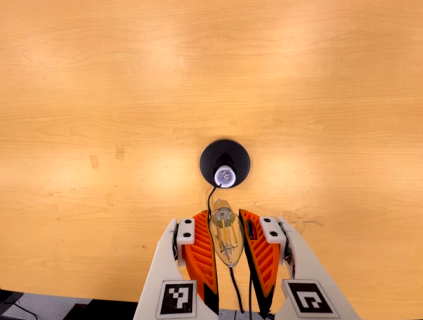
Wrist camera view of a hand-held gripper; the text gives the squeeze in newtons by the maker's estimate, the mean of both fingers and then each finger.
{"total": 18.1, "left": 20.1, "right": 16.1}